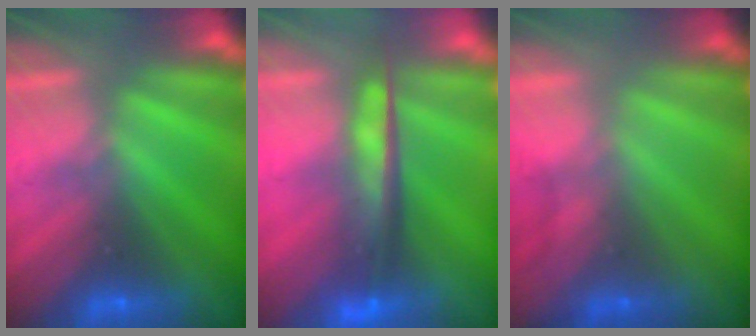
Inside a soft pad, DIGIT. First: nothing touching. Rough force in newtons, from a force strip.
{"total": 7.8}
{"total": 1.7}